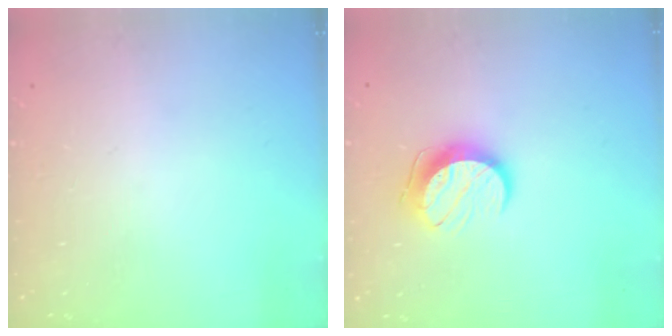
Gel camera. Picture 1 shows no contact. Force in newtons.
{"total": 10.1, "press": 10.1, "slide": 0.5}